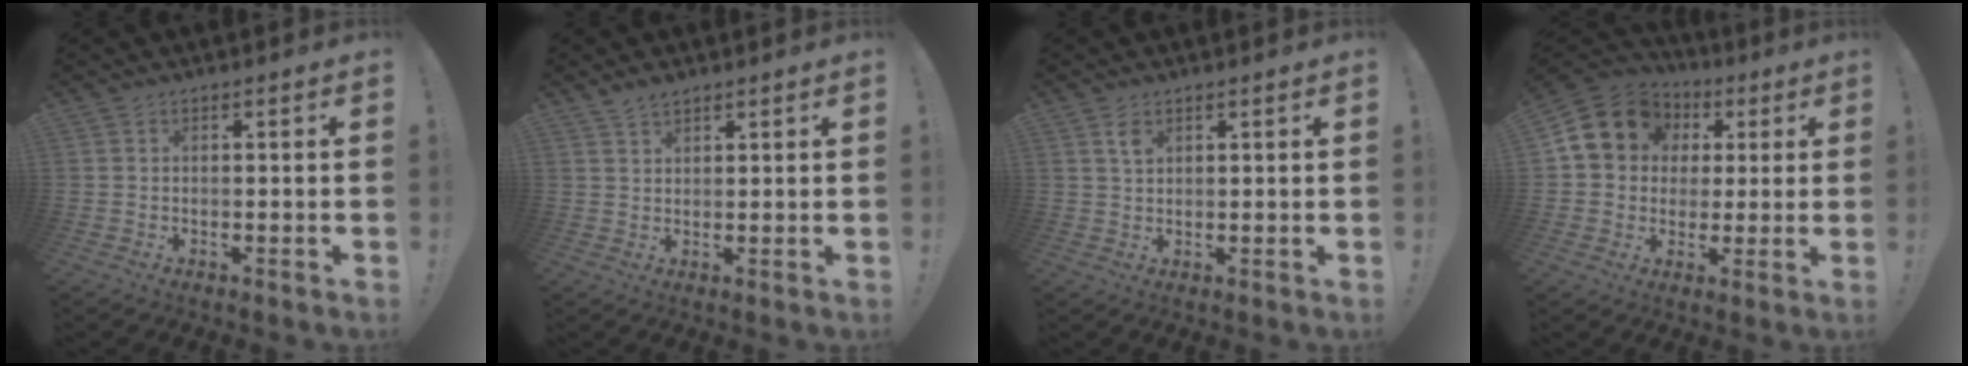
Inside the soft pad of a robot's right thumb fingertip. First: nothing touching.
{"total": 3.0, "force": [2.5, 1.2, 1.0], "torque": [-0.017, -0.016, 0.046]}
{"total": 2.9, "force": [1.6, 1.5, 1.8], "torque": [-0.026, -0.007, 0.027]}
{"total": 13.6, "force": [4.2, 11.7, 5.5], "torque": [-0.082, -0.011, 0.091]}